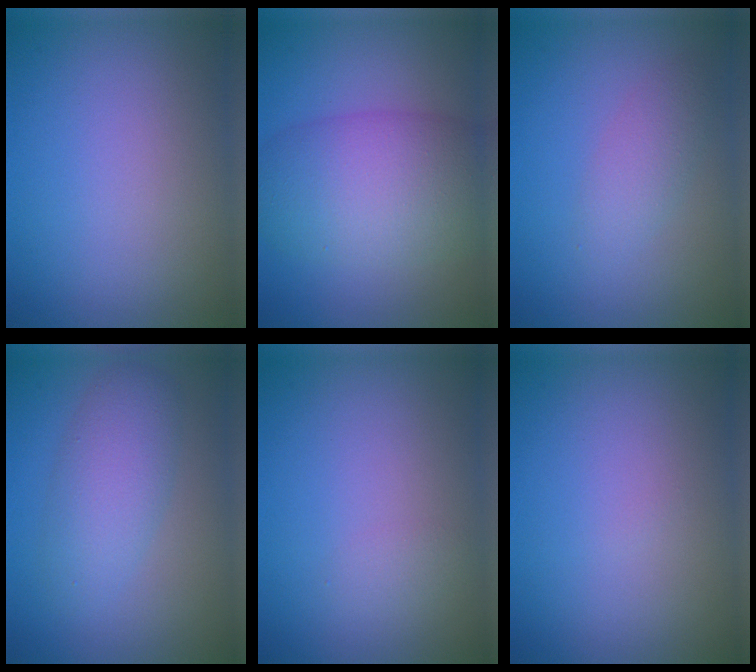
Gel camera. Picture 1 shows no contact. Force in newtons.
{"total": 8.9, "press": 8.9, "slide": 0.4}
{"total": 2.0, "press": 2.0, "slide": 0.1}
{"total": 4.0, "press": 4.0, "slide": 0.1}
{"total": 0.8, "press": 0.8, "slide": 0.0}
{"total": 0.0}